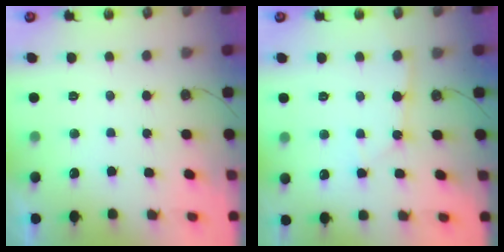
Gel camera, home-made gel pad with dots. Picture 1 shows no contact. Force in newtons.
{"total": 2.7, "press": 2.7, "slide": 0.3}